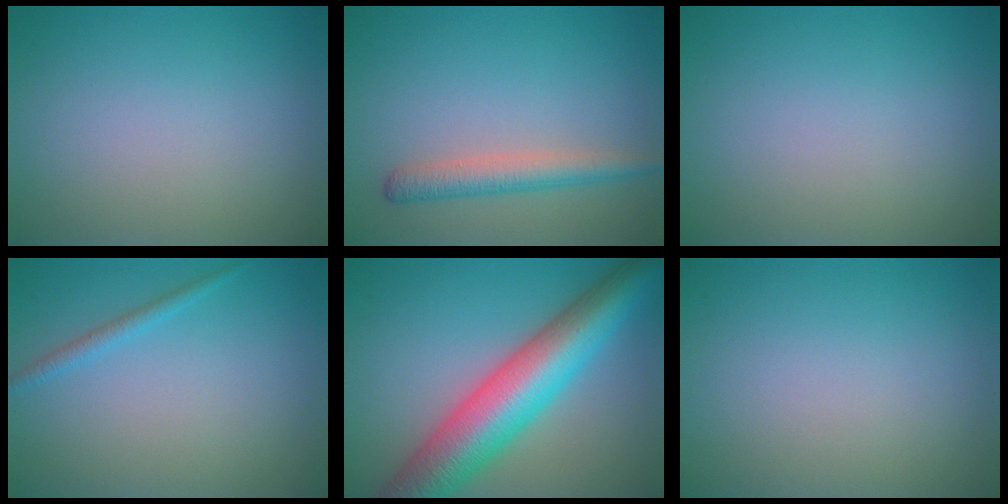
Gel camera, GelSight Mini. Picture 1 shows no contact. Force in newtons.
{"total": 2.8, "press": 2.8, "slide": 0.1}
{"total": 0.0}
{"total": 1.2, "press": 1.1, "slide": 0.1}
{"total": 10.6, "press": 10.6, "slide": 0.0}
{"total": 0.0}